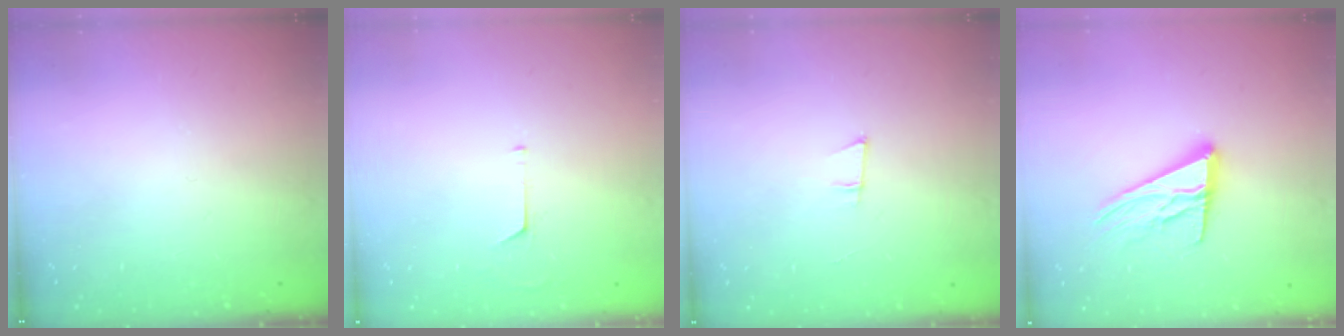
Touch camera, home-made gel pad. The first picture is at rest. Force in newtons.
{"total": 3.8, "press": 3.8, "slide": 0.3}
{"total": 5.7, "press": 4.9, "slide": 2.8}
{"total": 14.9, "press": 14.6, "slide": 2.9}